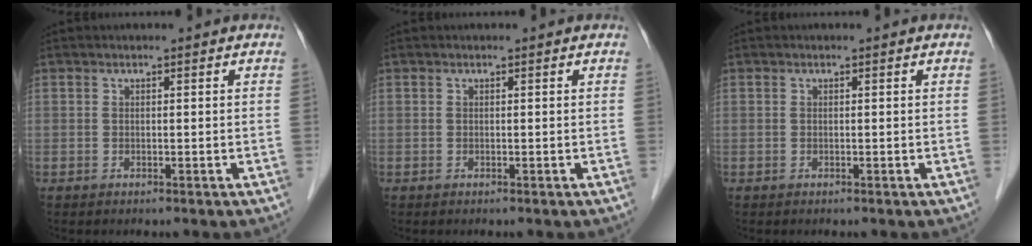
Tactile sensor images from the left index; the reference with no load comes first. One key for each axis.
{"total": 0.0}
{"total": 0.0}